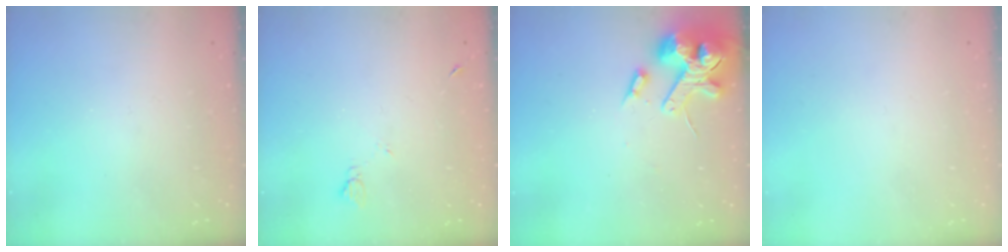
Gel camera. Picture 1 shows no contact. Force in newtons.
{"total": 3.2, "press": 3.1, "slide": 0.5}
{"total": 16.6, "press": 16.4, "slide": 2.6}
{"total": 0.0}